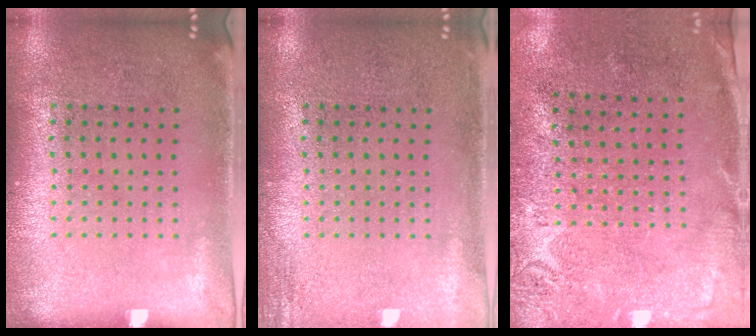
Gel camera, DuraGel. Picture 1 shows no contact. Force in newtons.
{"total": 1.4, "press": 1.4, "slide": 0.2}
{"total": 2.6, "press": 2.2, "slide": 1.4}